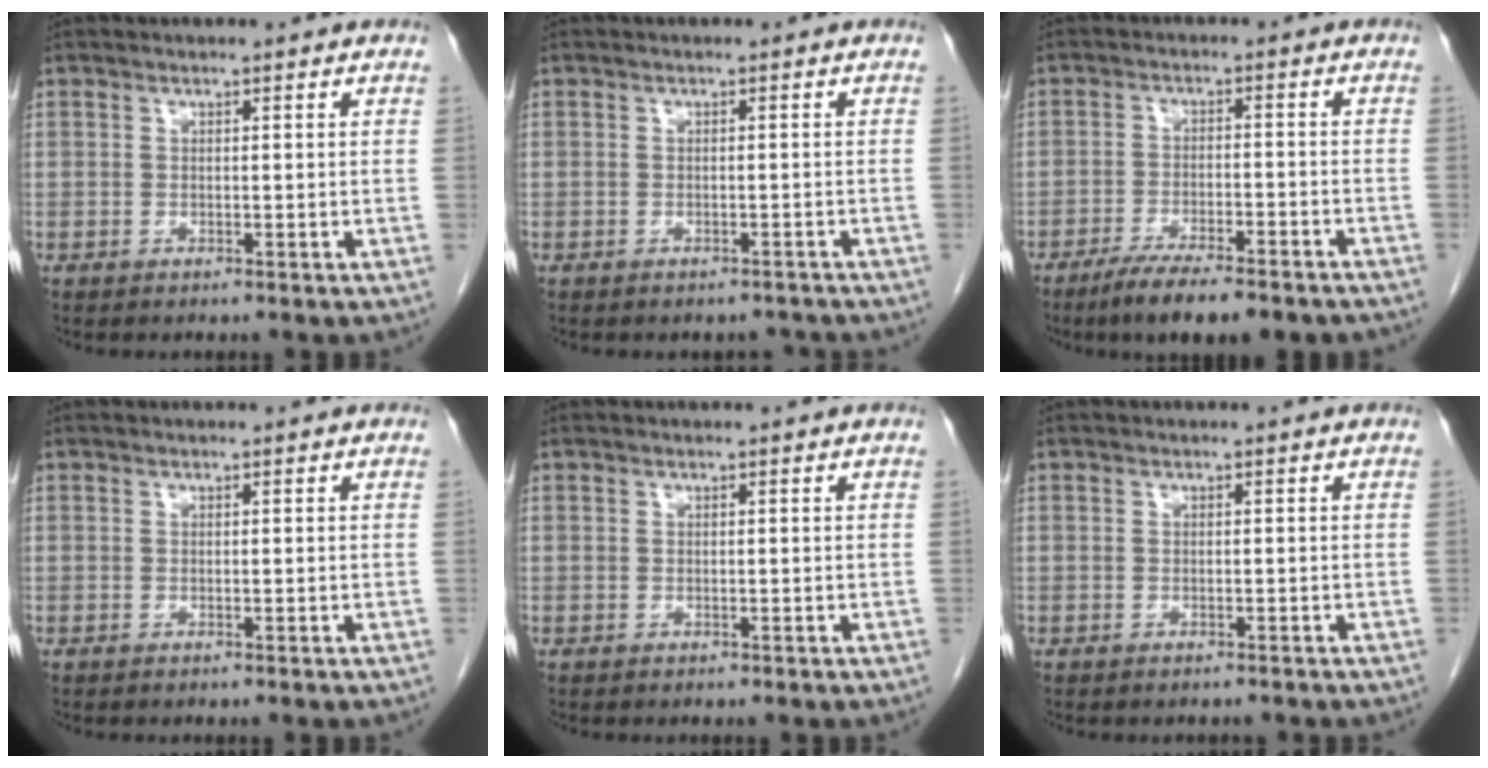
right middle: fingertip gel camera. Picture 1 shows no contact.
{"total": 2.2, "force": [-2.0, 1.0, -0.1], "torque": [0.004, 0.002, -0.028]}
{"total": 11.2, "force": [-8.8, 1.9, 6.7], "torque": [-0.095, -0.016, -0.133]}
{"total": 0.0}
{"total": 0.0}
{"total": 0.8, "force": [-0.8, 0.2, 0.0], "torque": [-0.008, -0.002, -0.013]}